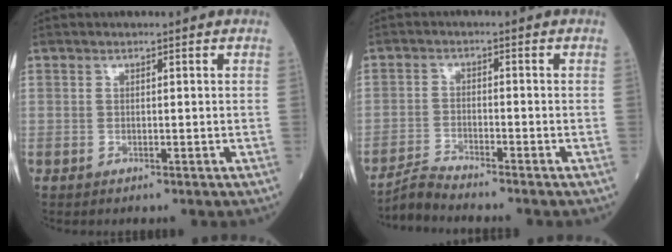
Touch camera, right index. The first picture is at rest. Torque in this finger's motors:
{"motor_torque": [-0.26, -0.24, 0.08, 0.01]}